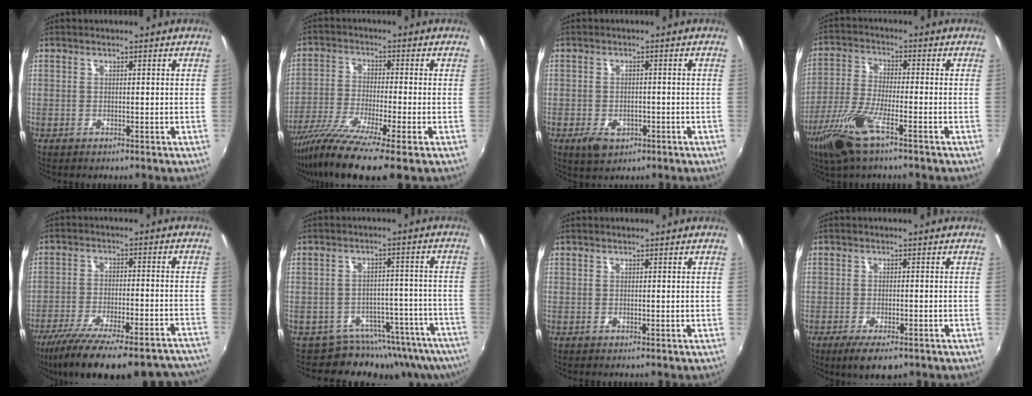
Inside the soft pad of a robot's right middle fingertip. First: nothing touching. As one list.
[{"total": 13.1, "force": [-8.9, 0.7, 9.6], "torque": [-0.198, -0.048, -0.163]}, {"total": 4.9, "force": [-2.3, 3.2, 2.9], "torque": [-0.065, -0.009, -0.034]}, {"total": 11.3, "force": [-6.7, 2.6, 8.8], "torque": [-0.198, -0.020, -0.133]}, {"total": 28.5, "force": [-24.2, 6.5, 13.4], "torque": [-0.224, -0.037, -0.333]}, {"total": 12.7, "force": [-11.3, 5.2, 2.8], "torque": [-0.036, 0.019, -0.139]}, {"total": 0.0}, {"total": 6.1, "force": [-4.0, 2.0, 4.2], "torque": [-0.090, -0.025, -0.066]}]